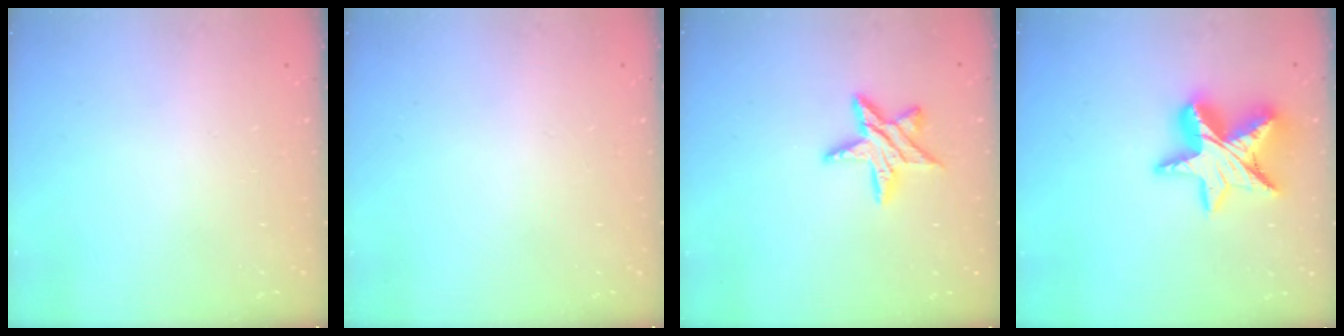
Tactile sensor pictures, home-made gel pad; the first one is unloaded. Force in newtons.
{"total": 0.0}
{"total": 11.5, "press": 11.4, "slide": 0.7}
{"total": 16.4, "press": 16.3, "slide": 1.3}